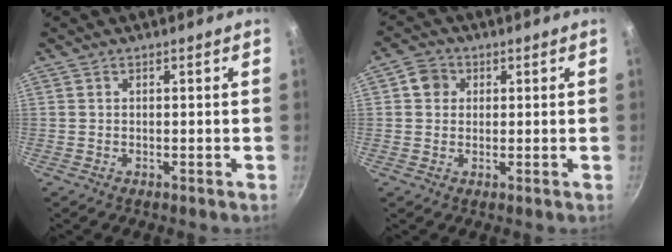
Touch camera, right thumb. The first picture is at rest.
{"total": 4.0, "force": [0.9, 3.6, 1.4], "torque": [-0.002, 0.003, 0.007]}